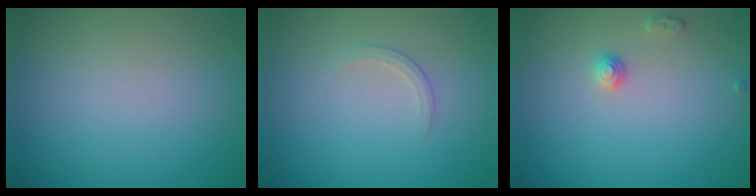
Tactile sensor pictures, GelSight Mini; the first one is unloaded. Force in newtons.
{"total": 1.3, "press": 1.3, "slide": 0.1}
{"total": 1.2, "press": 1.2, "slide": 0.0}